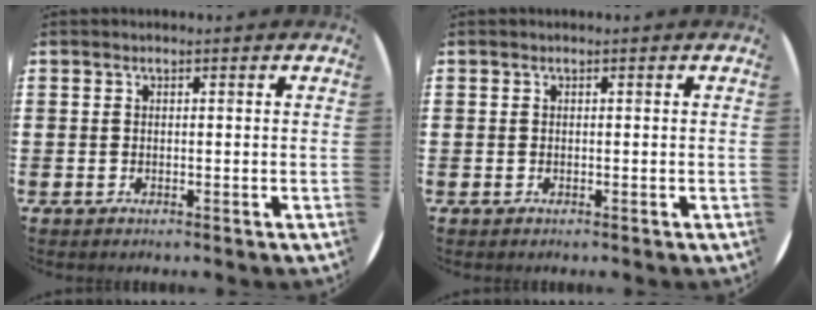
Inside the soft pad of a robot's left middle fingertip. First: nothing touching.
{"total": 0.0}